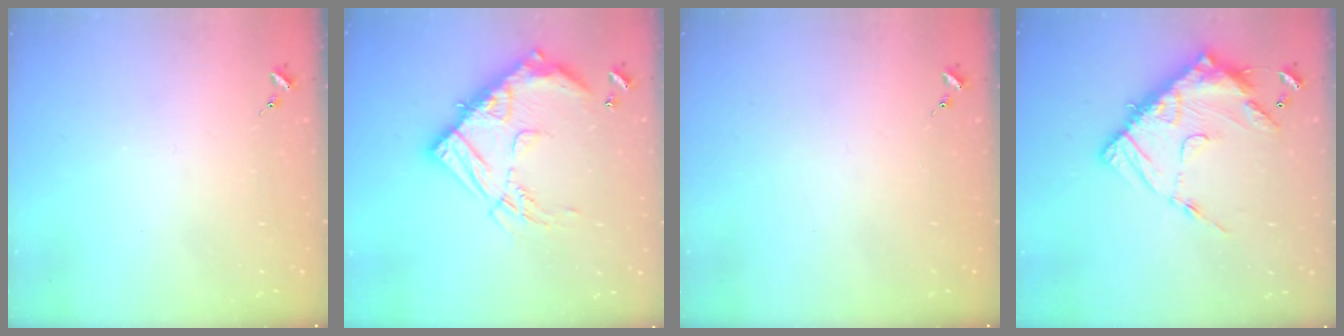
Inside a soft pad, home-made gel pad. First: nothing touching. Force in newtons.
{"total": 21.3, "press": 21.2, "slide": 2.1}
{"total": 0.0}
{"total": 16.0, "press": 15.9, "slide": 1.5}